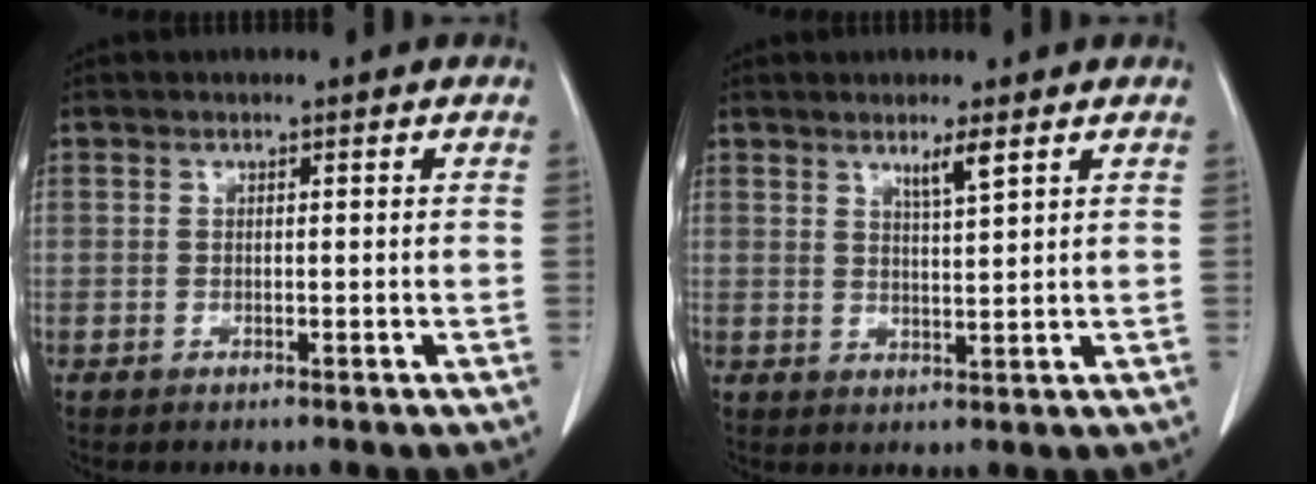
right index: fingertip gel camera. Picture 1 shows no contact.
{"total": 3.0, "force": [2.0, -0.1, 2.3], "torque": [-0.045, -0.006, 0.038]}